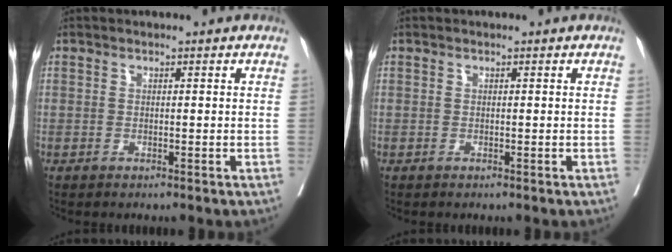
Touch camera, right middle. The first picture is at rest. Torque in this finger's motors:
{"motor_torque": [0.01, -0.02, 0.00, 0.00]}